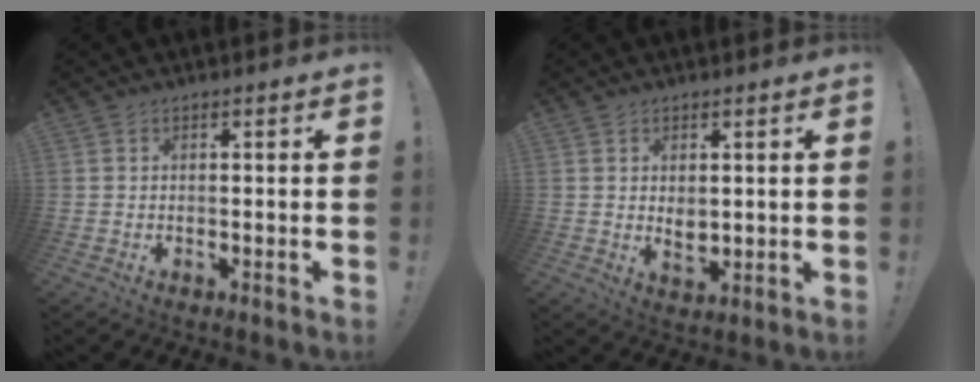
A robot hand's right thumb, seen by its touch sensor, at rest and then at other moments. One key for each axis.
{"total": 3.7, "fx": 1.0, "fy": 2.6, "fz": 2.5, "tx": -0.028, "ty": -0.007, "tz": 0.017}